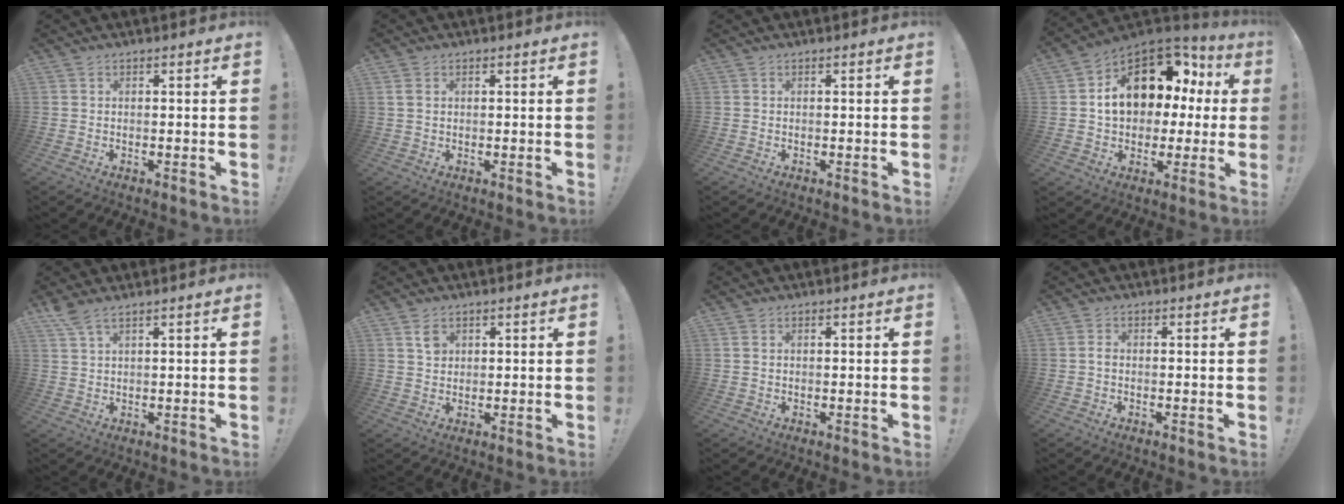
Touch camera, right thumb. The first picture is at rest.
{"total": 1.9, "force": [0.8, 1.1, 1.2], "torque": [-0.017, 0.001, 0.014]}
{"total": 0.0}
{"total": 16.6, "force": [4.9, 11.7, 10.7], "torque": [-0.163, -0.021, 0.102]}
{"total": 4.1, "force": [3.2, 0.5, 2.4], "torque": [-0.052, -0.015, 0.060]}
{"total": 3.2, "force": [1.6, 2.4, 1.3], "torque": [0.002, -0.010, 0.024]}
{"total": 0.8, "force": [0.4, 0.5, 0.5], "torque": [-0.010, 0.002, 0.008]}
{"total": 0.9, "force": [-0.6, 0.5, 0.6], "torque": [-0.015, 0.004, -0.010]}